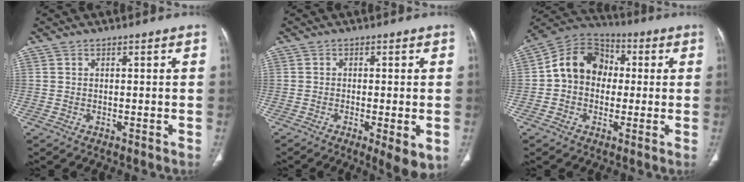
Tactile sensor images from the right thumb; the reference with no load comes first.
{"total": 6.3, "force": [-1.9, 1.5, 5.8], "torque": [-0.089, -0.017, -0.028]}
{"total": 12.3, "force": [0.6, 10.1, 7.0], "torque": [-0.091, 0.035, -0.005]}